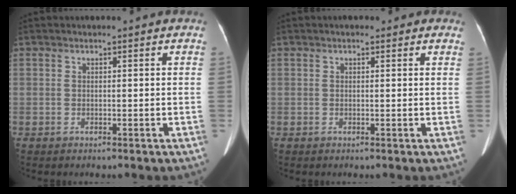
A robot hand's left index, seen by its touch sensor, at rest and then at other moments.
{"total": 1.4, "force": [1.0, 0.7, 0.8], "torque": [-0.010, 0.008, 0.008]}